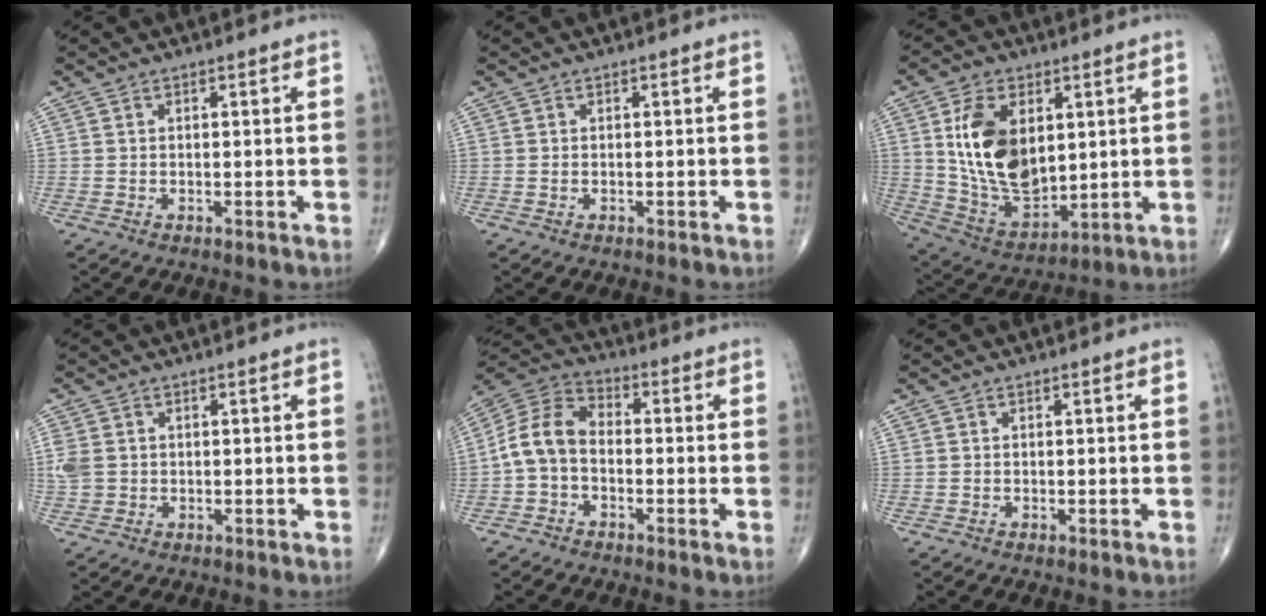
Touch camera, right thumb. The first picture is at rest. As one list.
[{"total": 0.0}, {"total": 17.2, "force": [3.7, 10.4, 13.2], "torque": [-0.218, -0.021, 0.086]}, {"total": 4.0, "force": [0.2, 3.3, 2.2], "torque": [-0.055, 0.005, 0.009]}, {"total": 9.2, "force": [-1.7, 6.3, 6.4], "torque": [-0.118, 0.034, -0.048]}, {"total": 0.0}]